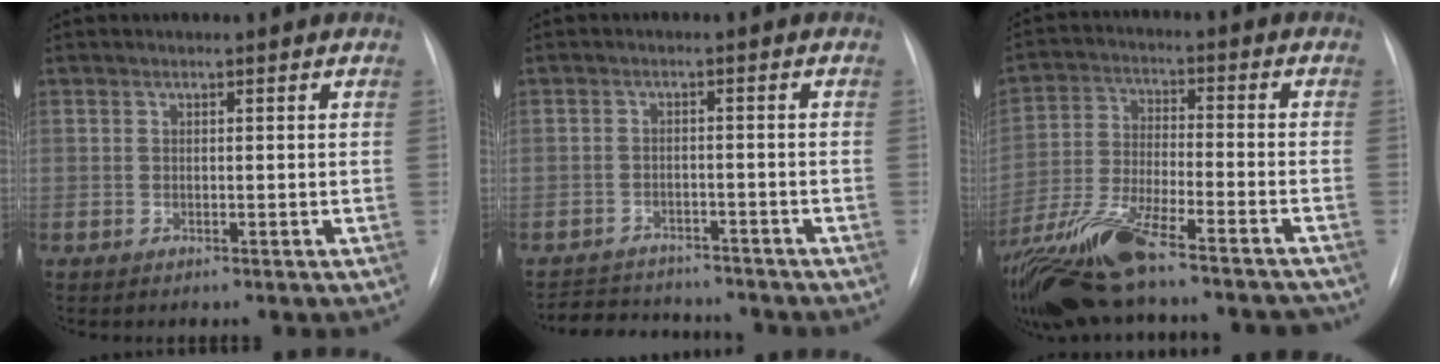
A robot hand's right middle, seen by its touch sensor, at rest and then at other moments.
{"total": 9.2, "force": [-8.5, 2.9, 1.9], "torque": [-0.034, 0.007, -0.115]}
{"total": 20.1, "force": [-16.5, 3.6, 11.0], "torque": [-0.231, -0.016, -0.280]}